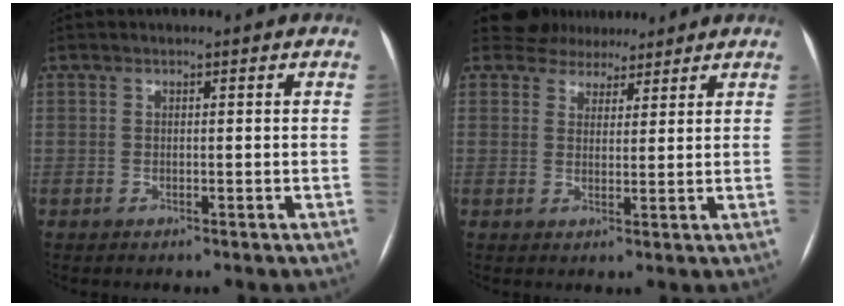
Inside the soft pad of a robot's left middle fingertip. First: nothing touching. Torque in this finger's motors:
{"motor_torque": [-0.18, -0.60, 0.04, -0.01]}